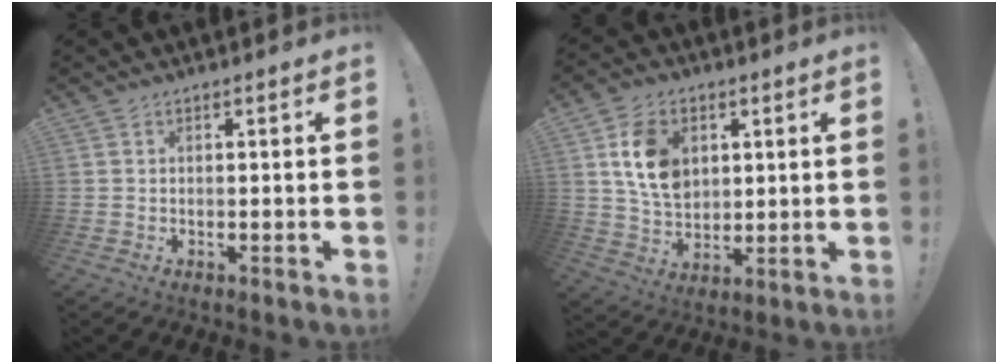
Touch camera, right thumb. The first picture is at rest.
{"total": 14.0, "force": [4.6, 10.5, 8.0], "torque": [-0.125, -0.004, 0.092]}